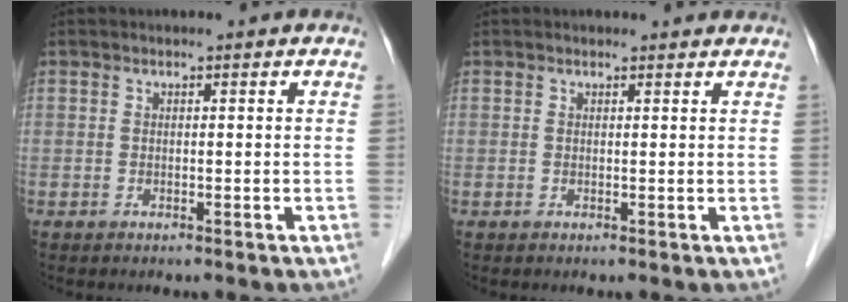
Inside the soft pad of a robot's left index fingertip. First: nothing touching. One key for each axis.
{"total": 2.8, "fx": 2.7, "fy": 0.5, "fz": 0.3, "tx": -0.010, "ty": 0.008, "tz": 0.027}